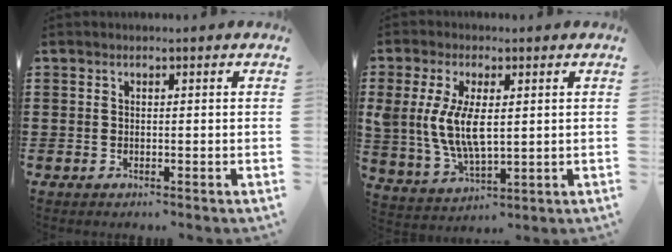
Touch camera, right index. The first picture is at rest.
{"total": 8.3, "force": [0.8, 4.0, 7.2], "torque": [-0.167, 0.000, 0.009]}